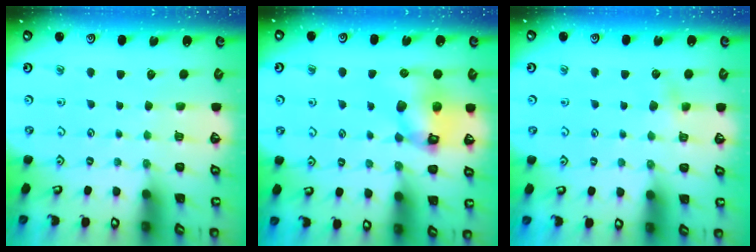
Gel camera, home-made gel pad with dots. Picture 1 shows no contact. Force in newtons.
{"total": 12.3, "press": 12.2, "slide": 1.6}
{"total": 4.1, "press": 4.0, "slide": 0.7}